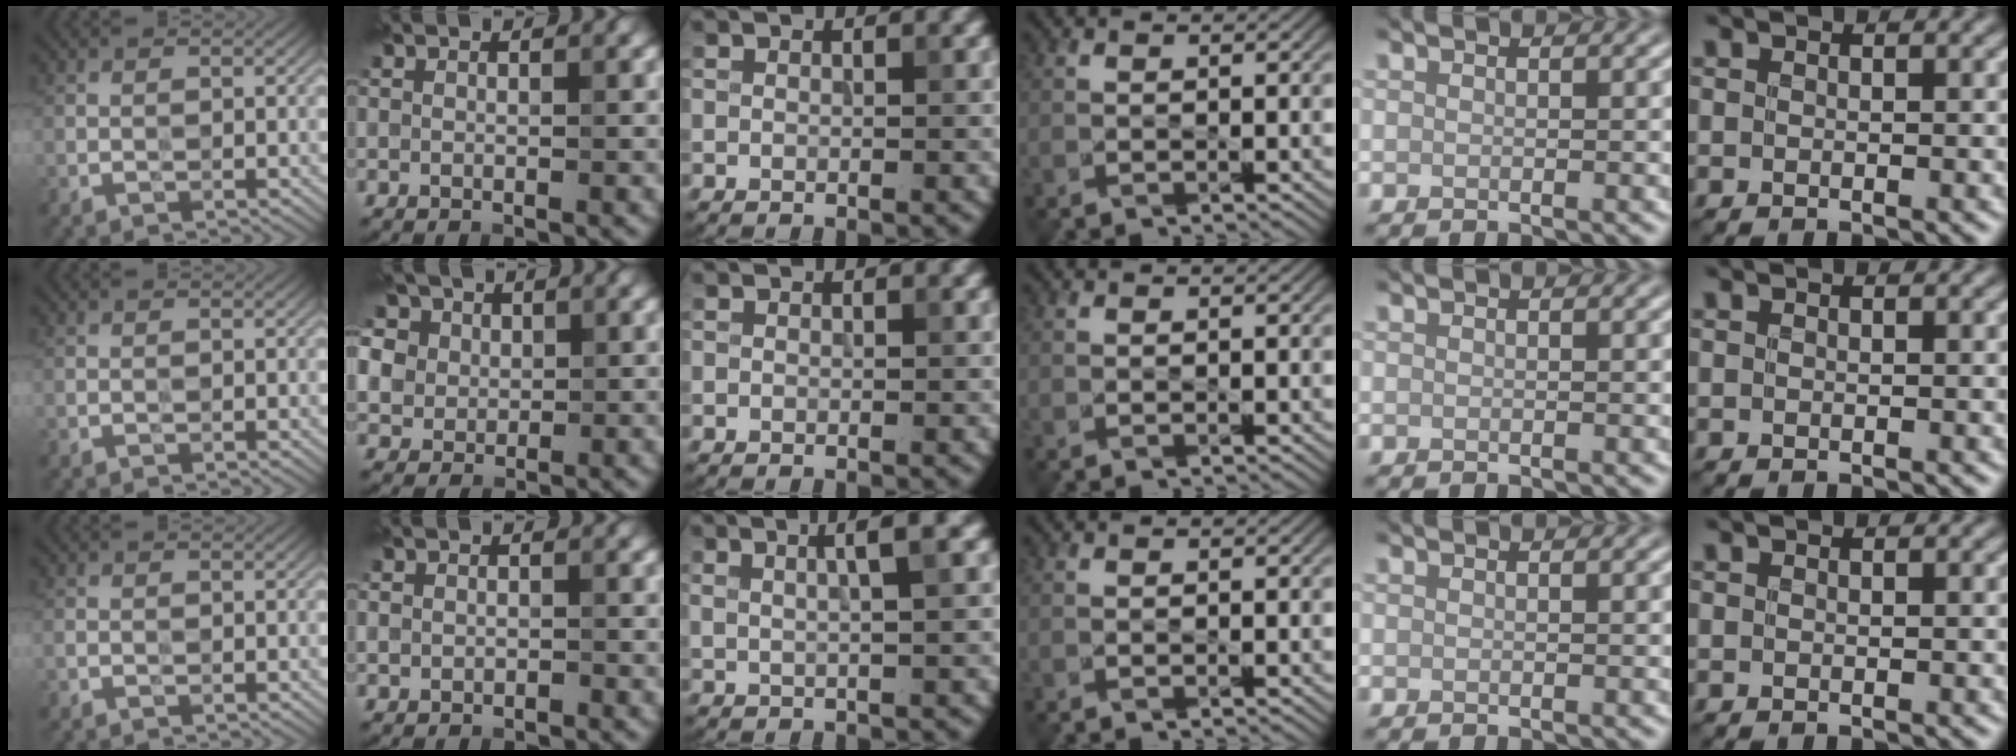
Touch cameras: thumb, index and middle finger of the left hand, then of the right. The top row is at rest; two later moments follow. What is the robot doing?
{"motion": "wipe", "object": "measuring cup"}